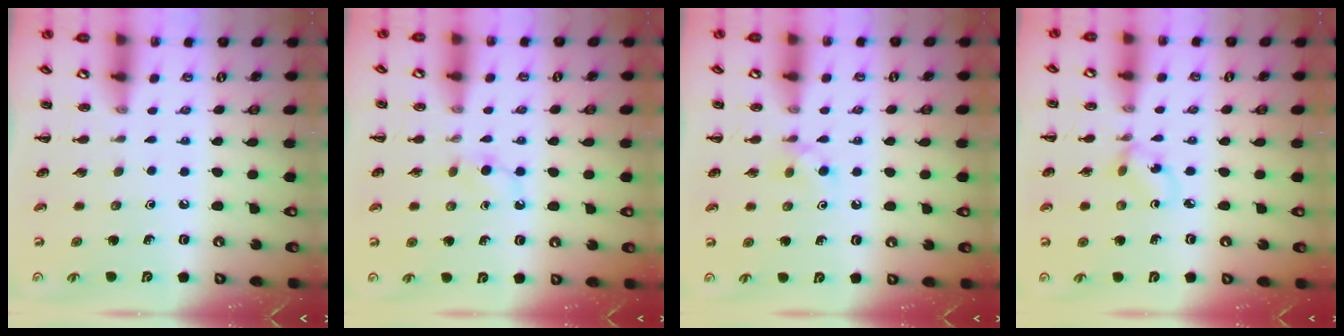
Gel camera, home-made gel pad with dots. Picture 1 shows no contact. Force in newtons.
{"total": 2.8, "press": 2.6, "slide": 1.1}
{"total": 3.8, "press": 3.6, "slide": 1.1}
{"total": 1.6, "press": 1.4, "slide": 0.6}